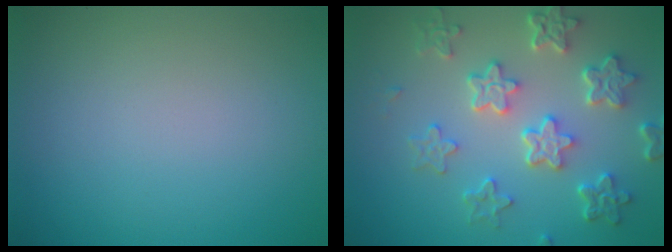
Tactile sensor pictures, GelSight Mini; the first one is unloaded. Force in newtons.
{"total": 6.2, "press": 4.6, "slide": 4.1}